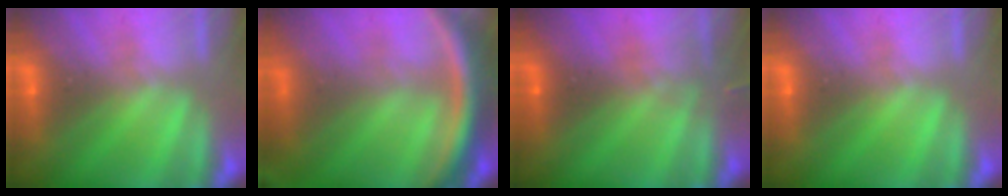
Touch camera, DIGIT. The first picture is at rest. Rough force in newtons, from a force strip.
{"total": 9.9}
{"total": 2.8}
{"total": 0.0}